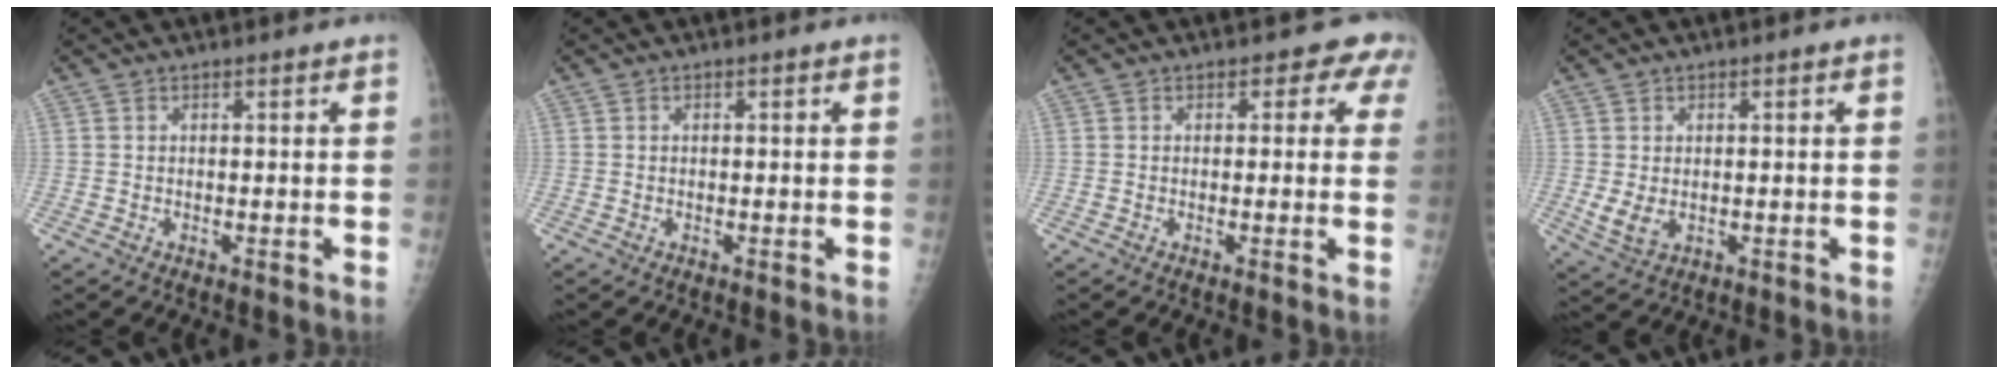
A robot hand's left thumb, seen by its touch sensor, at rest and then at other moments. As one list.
[{"total": 0.0}, {"total": 3.2, "force": [1.7, 2.4, 1.4], "torque": [0.018, -0.004, 0.001]}, {"total": 3.8, "force": [-0.2, 2.5, 3.0], "torque": [-0.063, -0.003, 0.003]}]